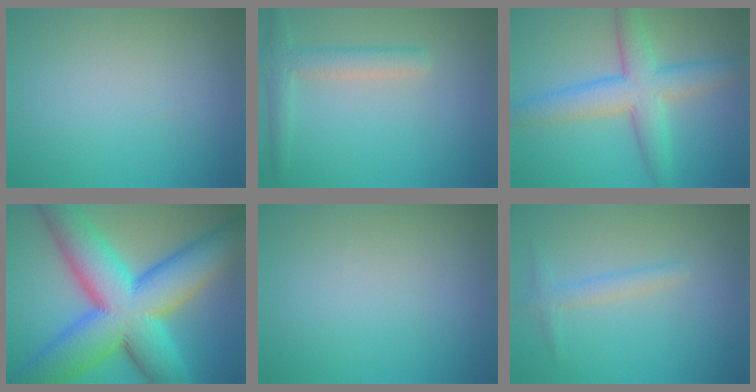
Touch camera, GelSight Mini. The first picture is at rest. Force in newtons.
{"total": 3.0, "press": 3.0, "slide": 0.1}
{"total": 6.0, "press": 6.0, "slide": 0.1}
{"total": 16.5, "press": 16.5, "slide": 0.1}
{"total": 0.0}
{"total": 1.6, "press": 1.6, "slide": 0.1}